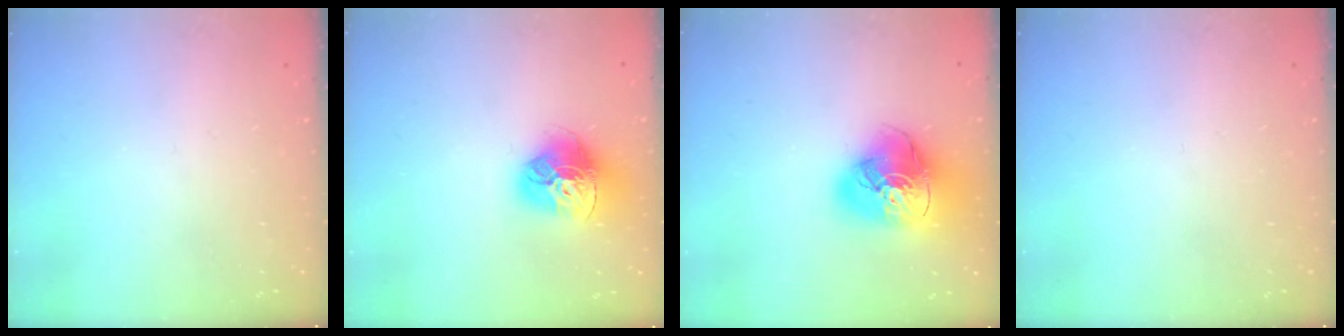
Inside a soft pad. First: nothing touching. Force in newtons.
{"total": 16.6, "press": 16.6, "slide": 1.6}
{"total": 19.0, "press": 18.8, "slide": 2.5}
{"total": 0.0}